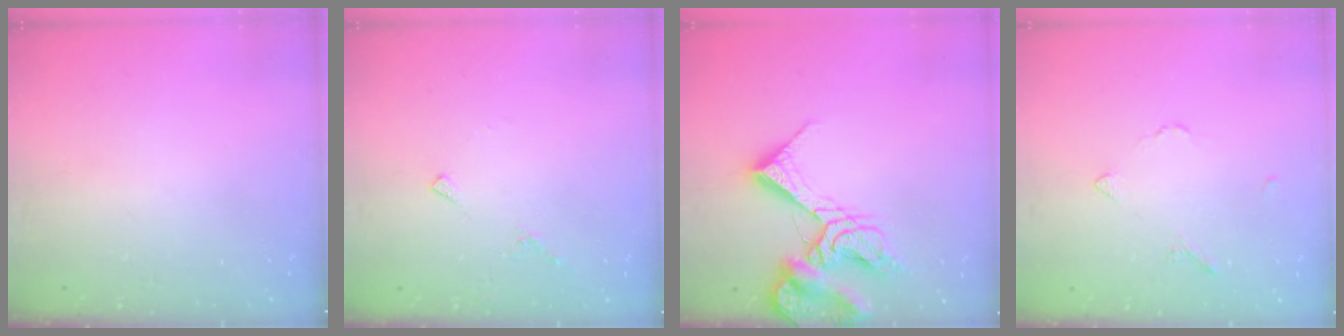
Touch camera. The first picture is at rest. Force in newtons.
{"total": 4.7, "press": 4.7, "slide": 0.6}
{"total": 15.6, "press": 15.5, "slide": 1.8}
{"total": 4.2, "press": 4.1, "slide": 0.8}